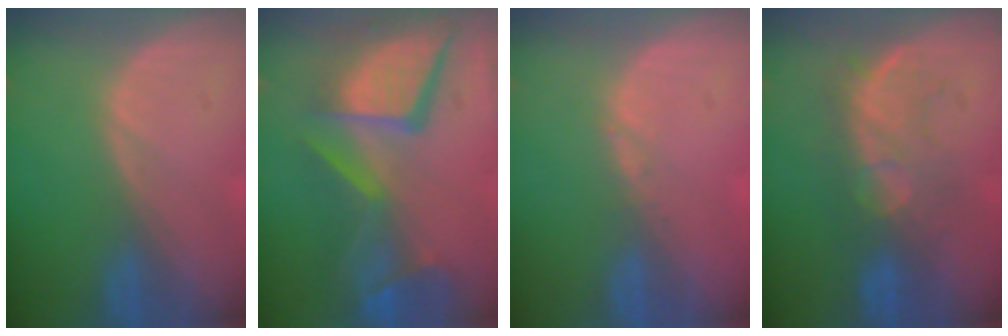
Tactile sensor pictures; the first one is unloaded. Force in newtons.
{"total": 13.7, "press": 11.2, "slide": 7.9}
{"total": 0.6, "press": 0.5, "slide": 0.3}
{"total": 7.7, "press": 7.5, "slide": 1.3}